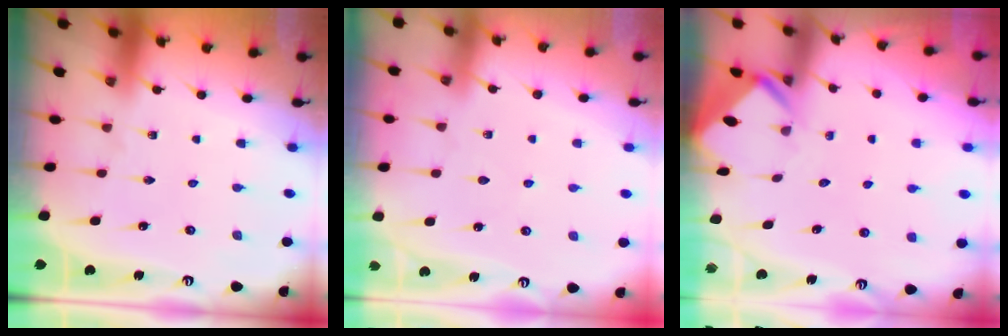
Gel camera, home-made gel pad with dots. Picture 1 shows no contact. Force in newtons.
{"total": 4.4, "press": 4.3, "slide": 0.7}
{"total": 3.0, "press": 3.0, "slide": 0.3}